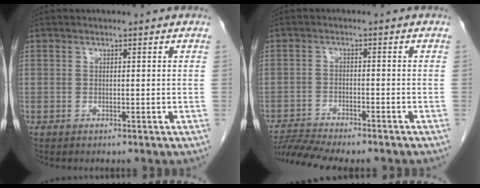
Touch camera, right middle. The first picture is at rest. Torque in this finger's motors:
{"motor_torque": [0.83, -0.66, 0.12, 0.03]}